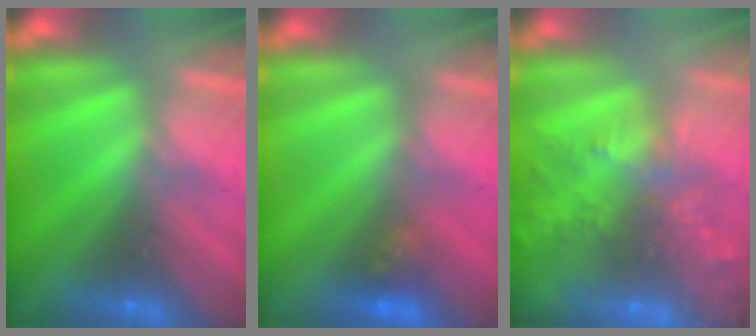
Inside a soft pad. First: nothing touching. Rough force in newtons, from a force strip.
{"total": 2.9}
{"total": 7.5}